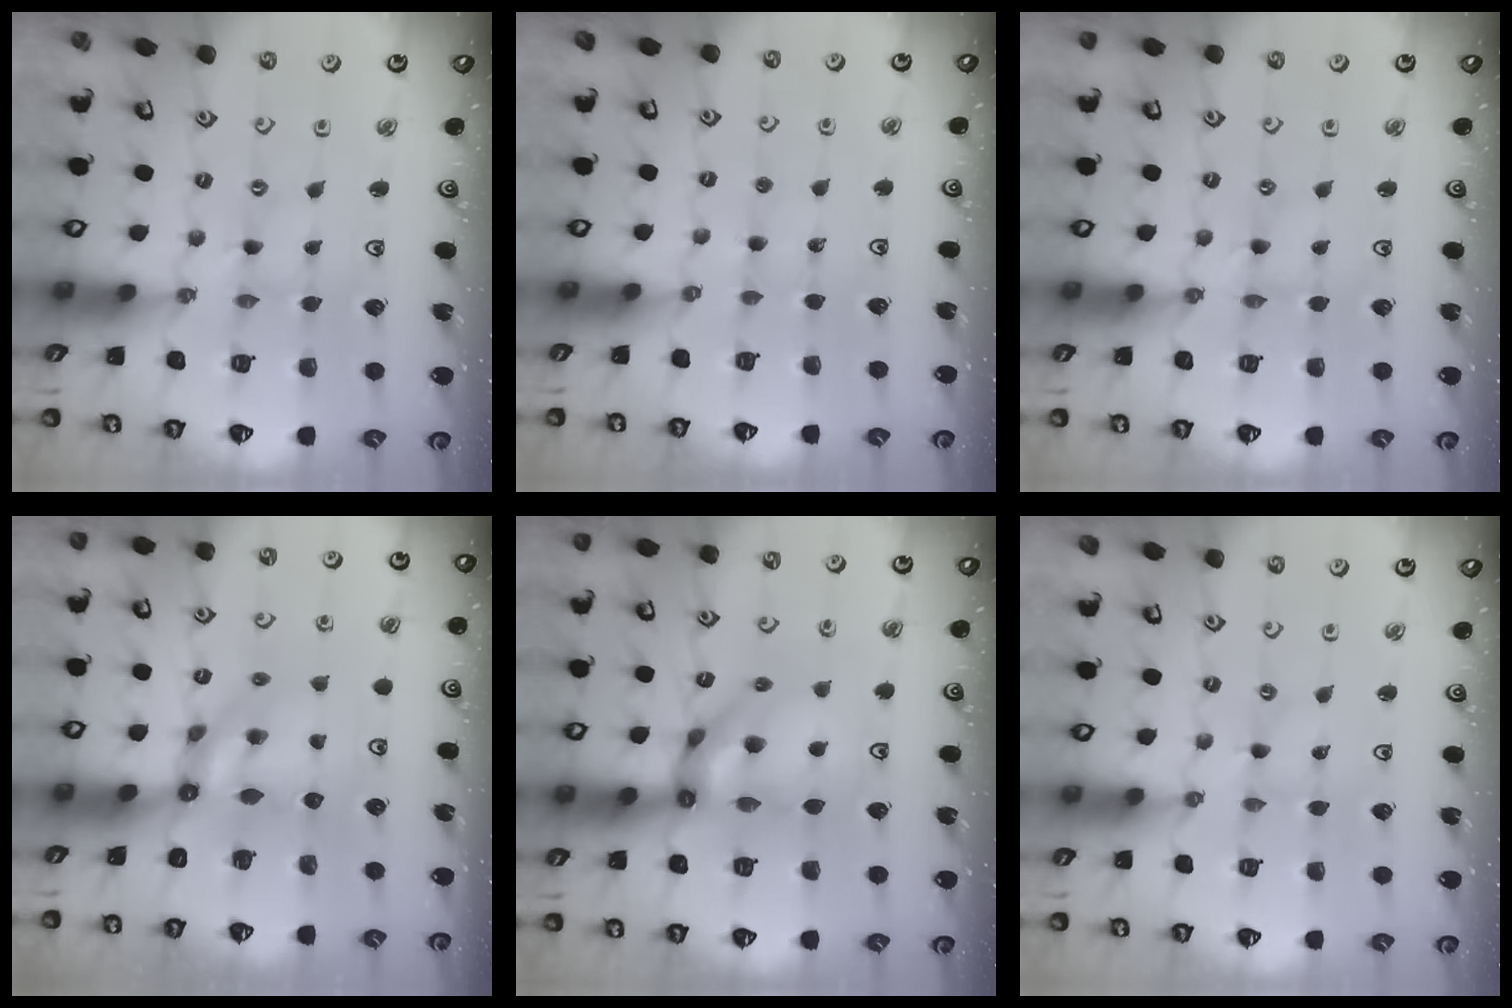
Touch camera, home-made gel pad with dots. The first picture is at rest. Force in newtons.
{"total": 2.6, "press": 2.6, "slide": 0.3}
{"total": 1.0, "press": 1.0, "slide": 0.2}
{"total": 5.9, "press": 5.9, "slide": 0.4}
{"total": 14.4, "press": 14.3, "slide": 2.0}
{"total": 0.0}